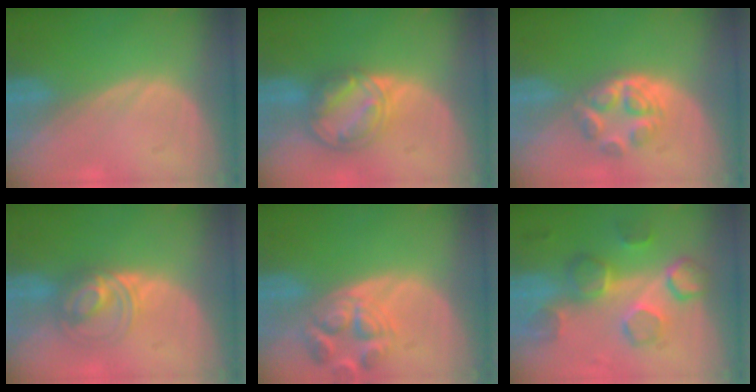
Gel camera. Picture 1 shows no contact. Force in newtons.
{"total": 8.1, "press": 7.0, "slide": 4.2}
{"total": 5.9, "press": 5.1, "slide": 2.9}
{"total": 5.5, "press": 5.5, "slide": 0.6}
{"total": 6.9, "press": 6.3, "slide": 2.8}
{"total": 8.7, "press": 8.4, "slide": 2.0}